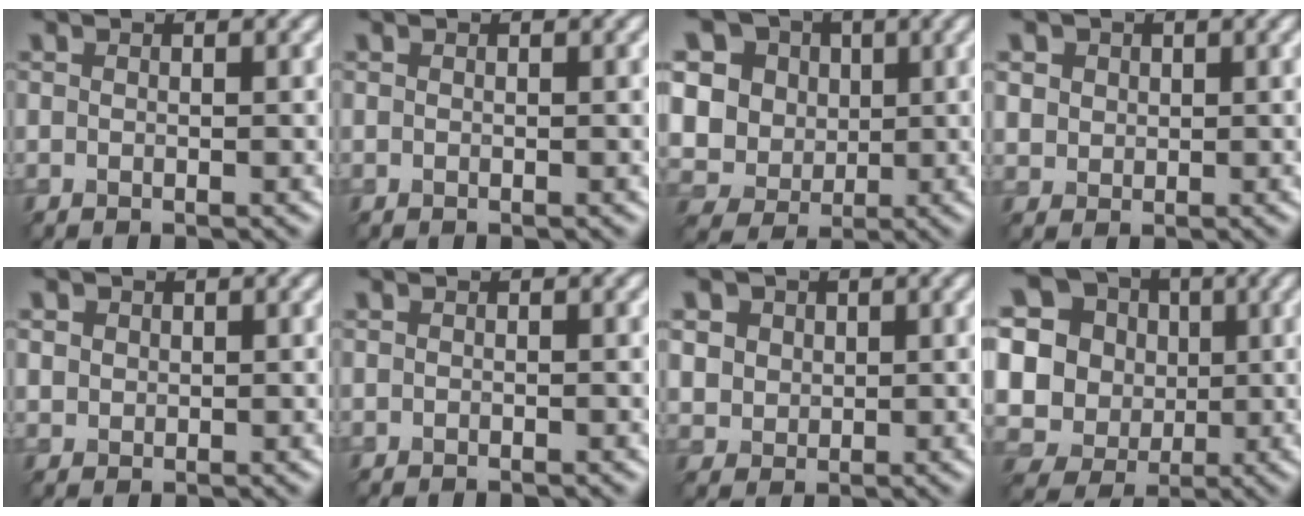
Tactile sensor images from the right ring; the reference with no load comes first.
{"total": 0.0}
{"total": 11.4, "force": [3.4, 9.7, 5.0], "torque": [-0.131, 0.018, 0.053]}
{"total": 2.9, "force": [1.4, 2.3, 1.1], "torque": [-0.036, 0.003, 0.032]}
{"total": 1.3, "force": [0.6, 1.1, 0.3], "torque": [-0.006, -0.006, 0.016]}
{"total": 0.6, "force": [-0.5, 0.1, 0.3], "torque": [0.002, -0.005, -0.011]}
{"total": 4.4, "force": [1.9, 3.5, 1.7], "torque": [-0.056, 0.008, 0.035]}
{"total": 17.2, "force": [2.7, 15.8, 6.1], "torque": [-0.183, 0.013, 0.036]}